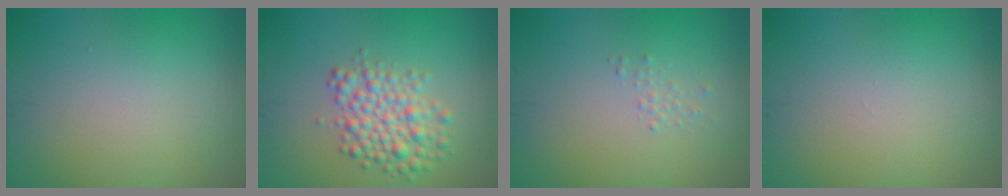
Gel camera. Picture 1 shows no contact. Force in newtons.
{"total": 4.0, "press": 4.0, "slide": 0.1}
{"total": 0.6, "press": 0.6, "slide": 0.1}
{"total": 0.0}